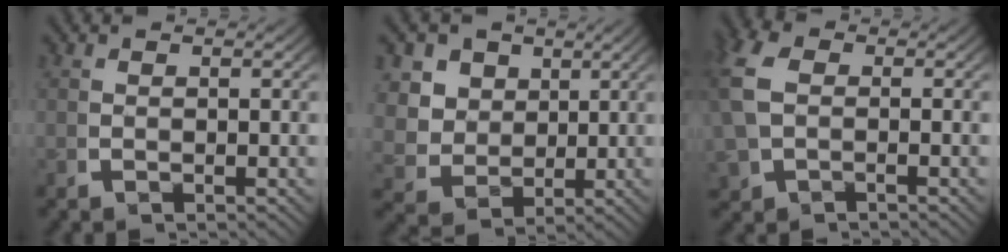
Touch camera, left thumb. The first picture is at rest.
{"total": 8.3, "force": [1.8, 6.9, 4.3], "torque": [-0.107, -0.034, 0.038]}
{"total": 4.1, "force": [0.0, 3.0, 2.7], "torque": [-0.081, -0.007, 0.011]}